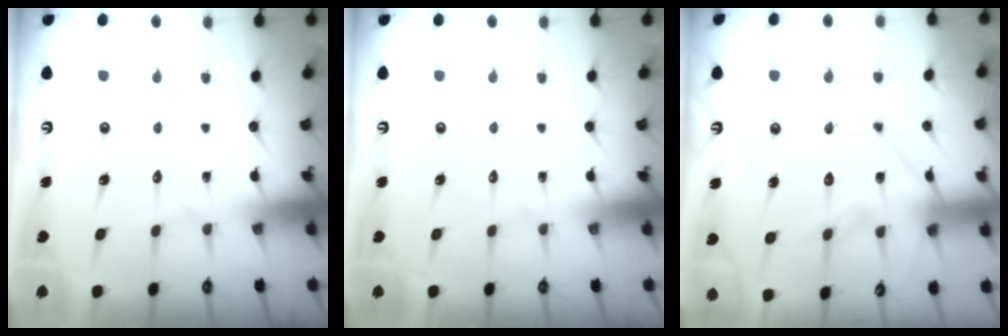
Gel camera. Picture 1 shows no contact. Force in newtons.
{"total": 0.0}
{"total": 12.9, "press": 12.8, "slide": 1.6}